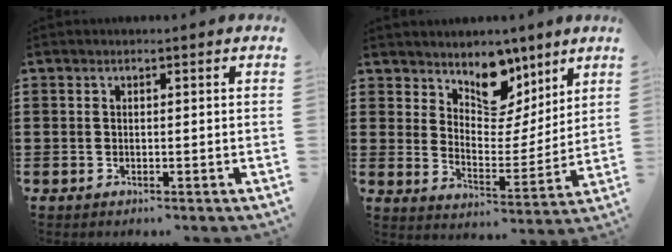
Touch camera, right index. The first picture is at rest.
{"total": 8.4, "force": [6.6, 4.6, 2.3], "torque": [-0.052, -0.043, 0.118]}